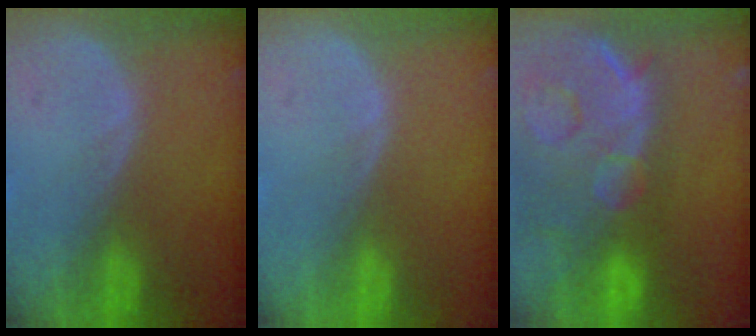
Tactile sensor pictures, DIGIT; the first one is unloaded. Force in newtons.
{"total": 0.0}
{"total": 14.7, "press": 11.9, "slide": 8.6}